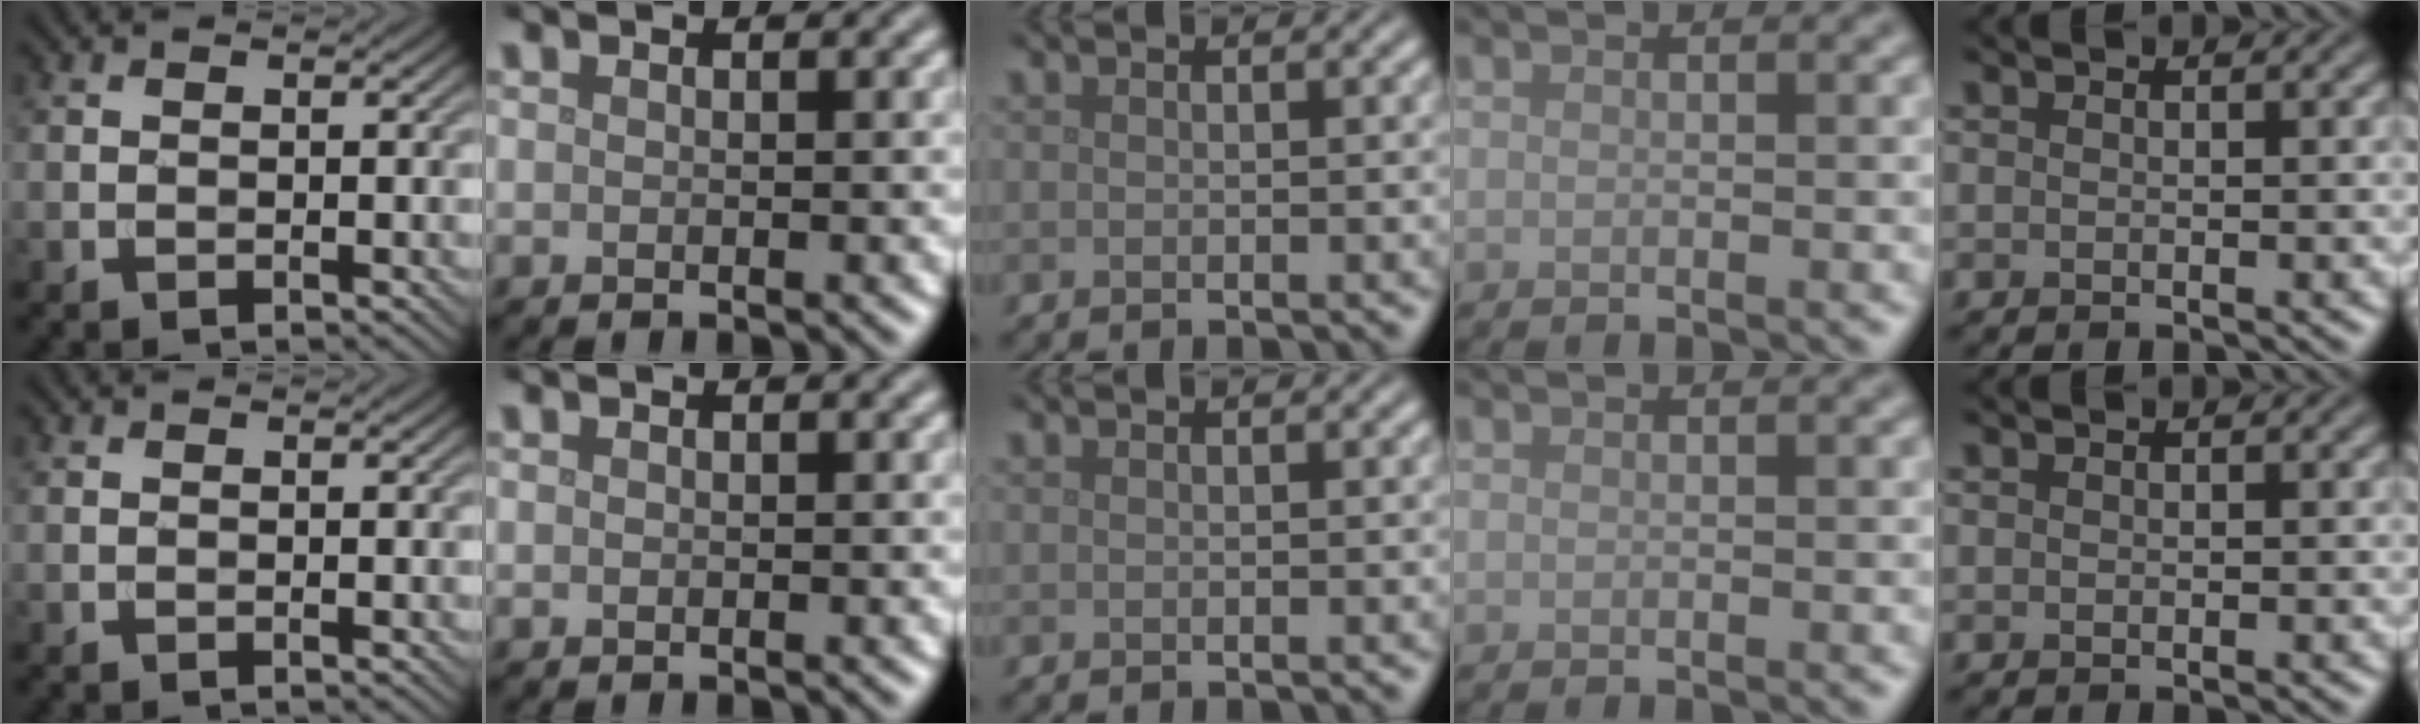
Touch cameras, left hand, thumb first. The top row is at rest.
{}